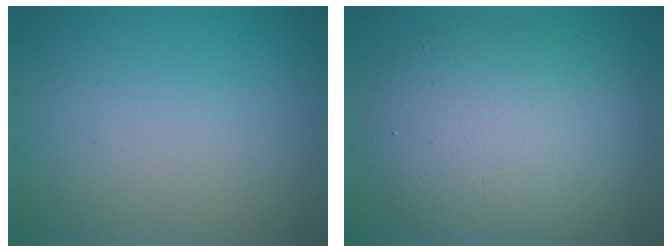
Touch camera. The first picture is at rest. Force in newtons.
{"total": 7.7, "press": 7.7, "slide": 0.2}